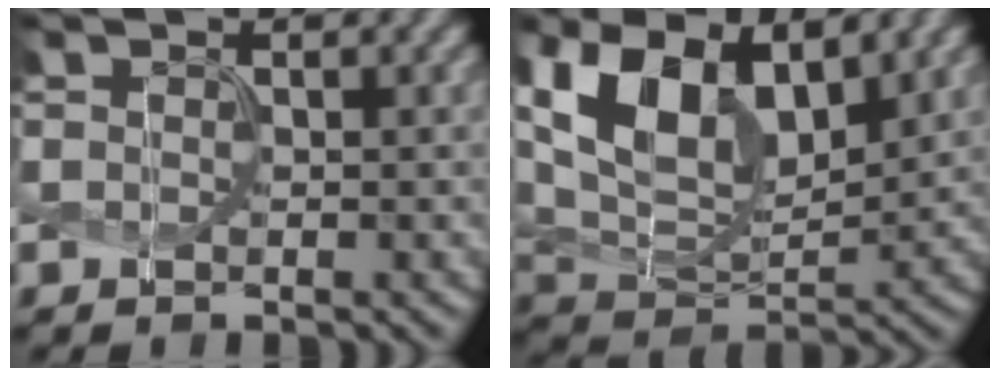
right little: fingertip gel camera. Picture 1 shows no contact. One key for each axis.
{"total": 11.3, "fx": 4.8, "fy": 6.2, "fz": 8.1, "tx": -0.177, "ty": 0.002, "tz": 0.088}